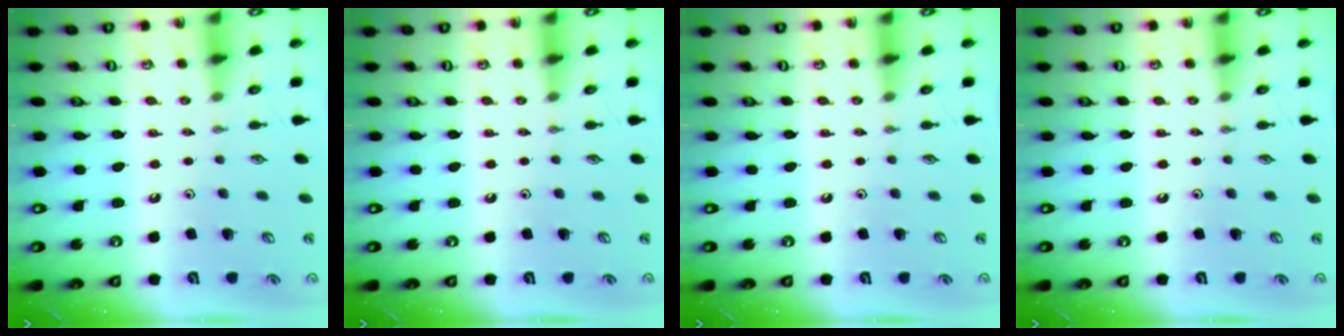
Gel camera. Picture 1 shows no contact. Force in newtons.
{"total": 0.0}
{"total": 0.0}
{"total": 0.0}